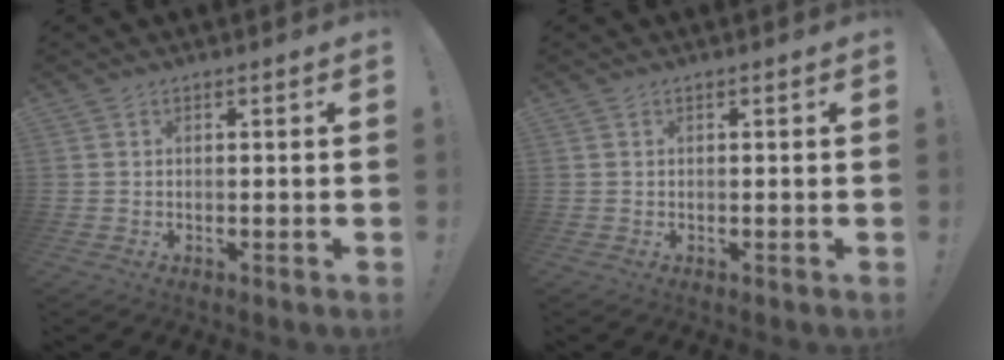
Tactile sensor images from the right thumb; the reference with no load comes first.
{"total": 0.0}